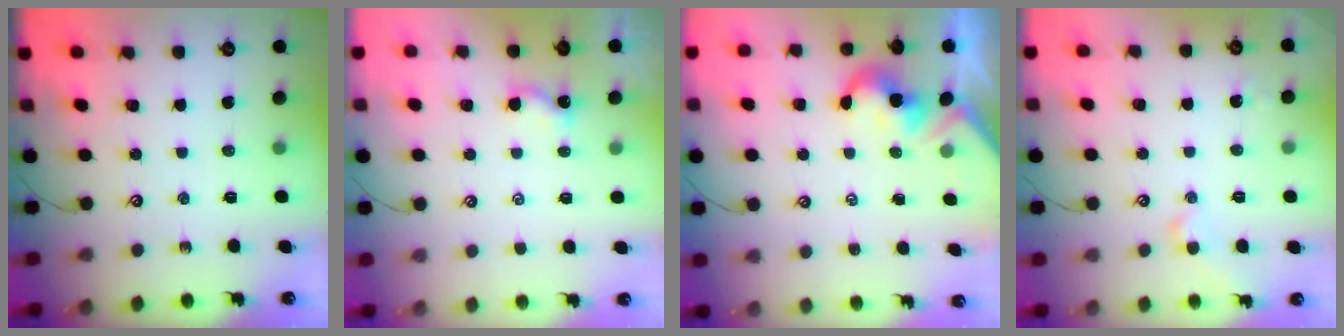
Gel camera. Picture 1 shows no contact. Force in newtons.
{"total": 2.5, "press": 2.5, "slide": 0.1}
{"total": 2.2, "press": 2.1, "slide": 0.4}
{"total": 3.0, "press": 2.9, "slide": 0.7}